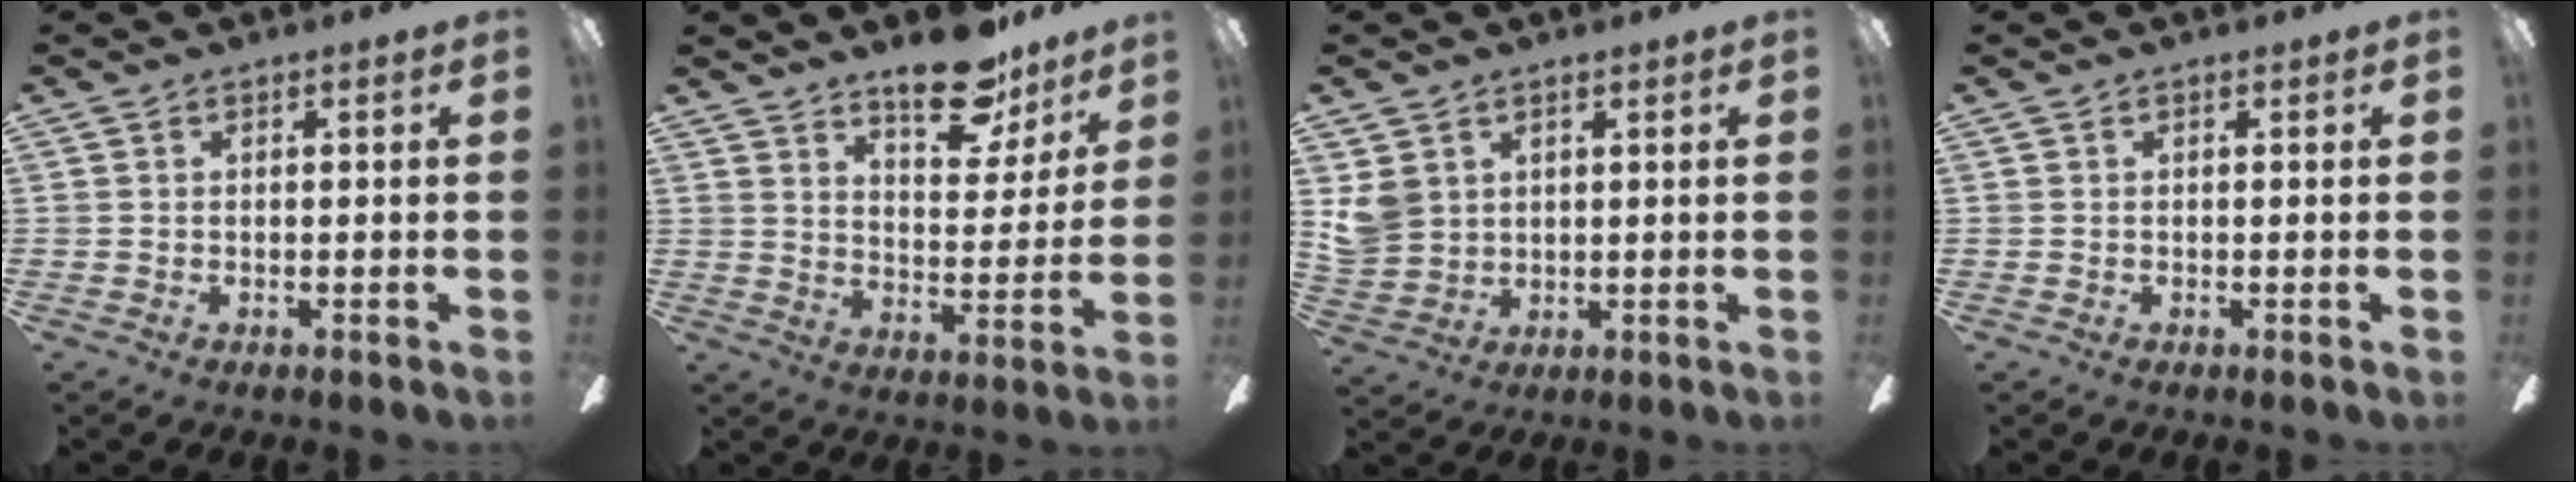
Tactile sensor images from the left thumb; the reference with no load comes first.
{"total": 14.5, "force": [11.1, 6.0, 7.1], "torque": [-0.085, -0.067, 0.192]}
{"total": 6.3, "force": [2.7, 5.4, 1.6], "torque": [-0.029, 0.000, 0.056]}
{"total": 0.0}